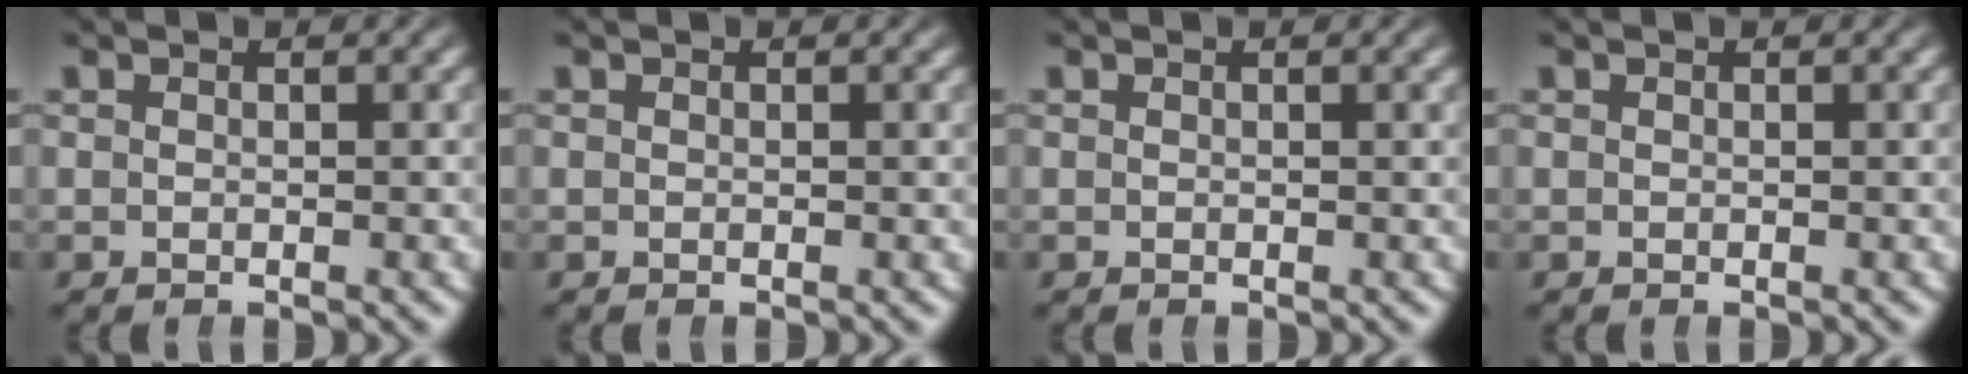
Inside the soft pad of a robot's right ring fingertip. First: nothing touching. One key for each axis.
{"total": 0.0}
{"total": 0.0}
{"total": 0.0}